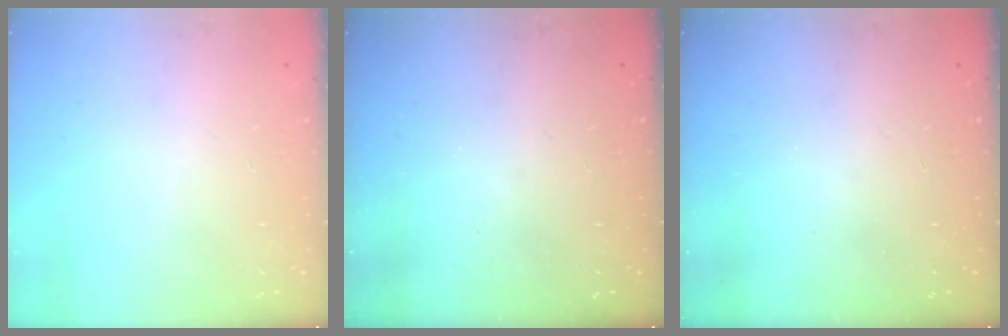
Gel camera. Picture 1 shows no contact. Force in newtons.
{"total": 0.0}
{"total": 0.0}